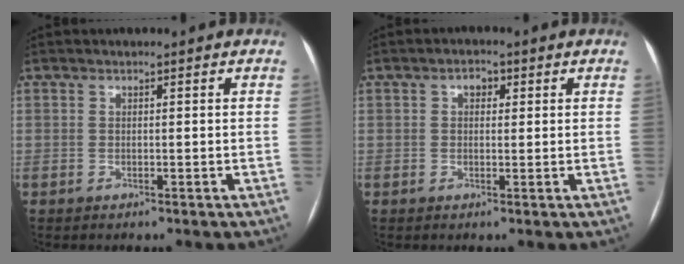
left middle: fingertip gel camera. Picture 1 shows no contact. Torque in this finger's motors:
{"motor_torque": [0.40, -0.33, 0.04, 0.04]}